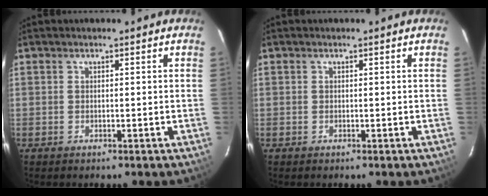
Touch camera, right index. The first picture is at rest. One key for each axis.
{"total": 0.0}